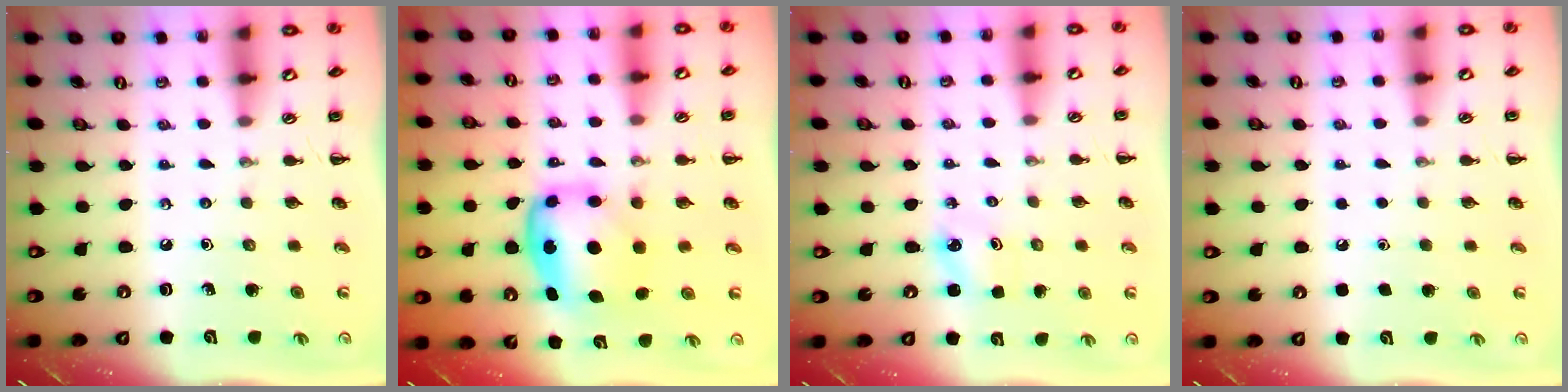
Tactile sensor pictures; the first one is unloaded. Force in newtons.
{"total": 6.3, "press": 6.1, "slide": 1.3}
{"total": 2.5, "press": 2.4, "slide": 0.8}
{"total": 2.3, "press": 2.3, "slide": 0.1}